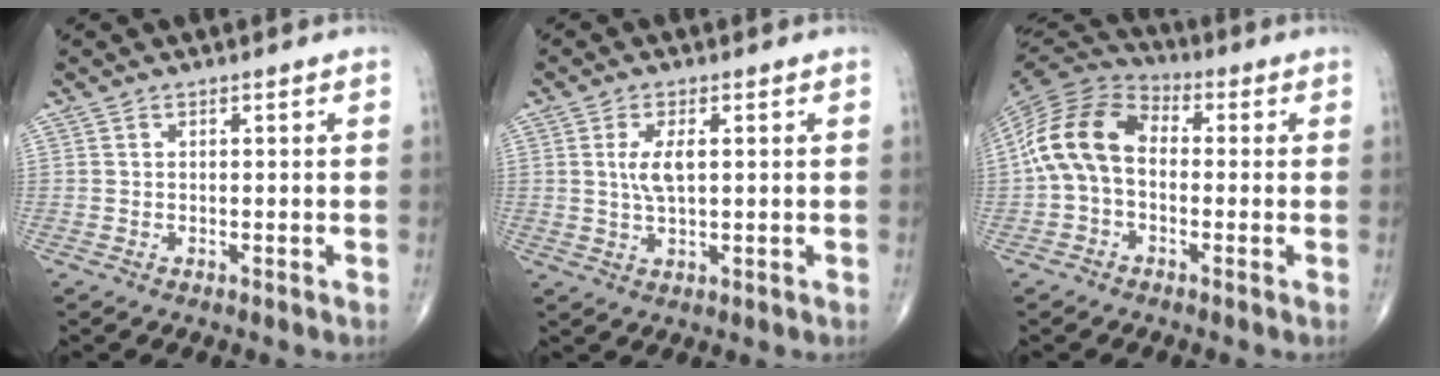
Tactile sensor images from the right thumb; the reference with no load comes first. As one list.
[{"total": 4.6, "force": [0.9, 1.9, 4.1], "torque": [-0.083, -0.003, 0.019]}, {"total": 12.9, "force": [-0.5, 8.9, 9.4], "torque": [-0.178, 0.034, -0.025]}]